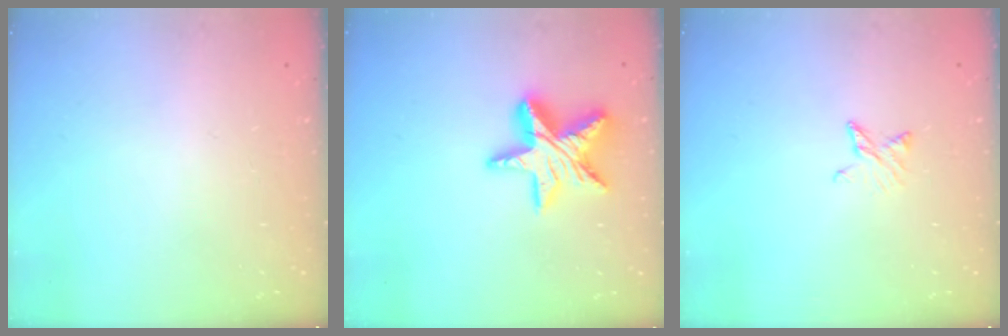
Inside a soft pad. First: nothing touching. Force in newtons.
{"total": 15.5, "press": 15.4, "slide": 1.1}
{"total": 3.4, "press": 3.3, "slide": 0.5}